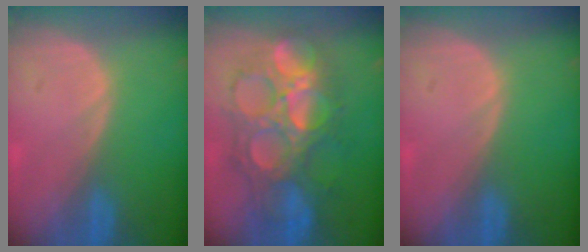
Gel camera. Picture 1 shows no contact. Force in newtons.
{"total": 11.3, "press": 11.3, "slide": 1.2}
{"total": 0.0}